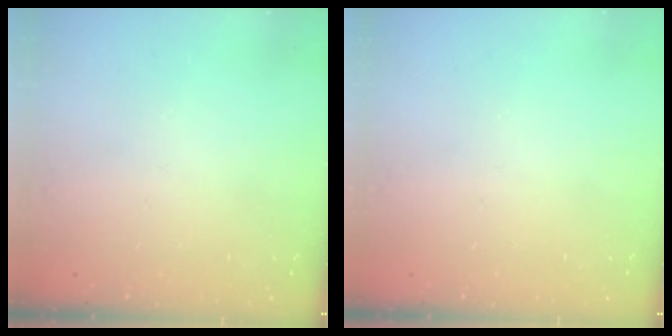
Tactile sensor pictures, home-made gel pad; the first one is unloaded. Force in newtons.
{"total": 0.0}